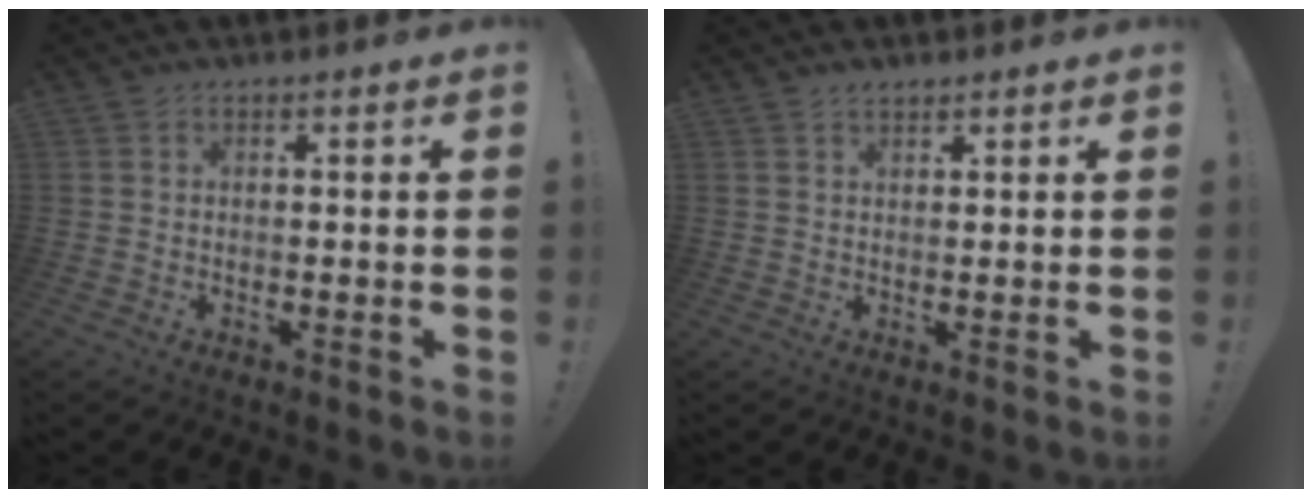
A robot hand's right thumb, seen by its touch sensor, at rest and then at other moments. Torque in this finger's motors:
{"motor_torque": [-0.02, -0.03, 0.23, 0.02, 0.00]}